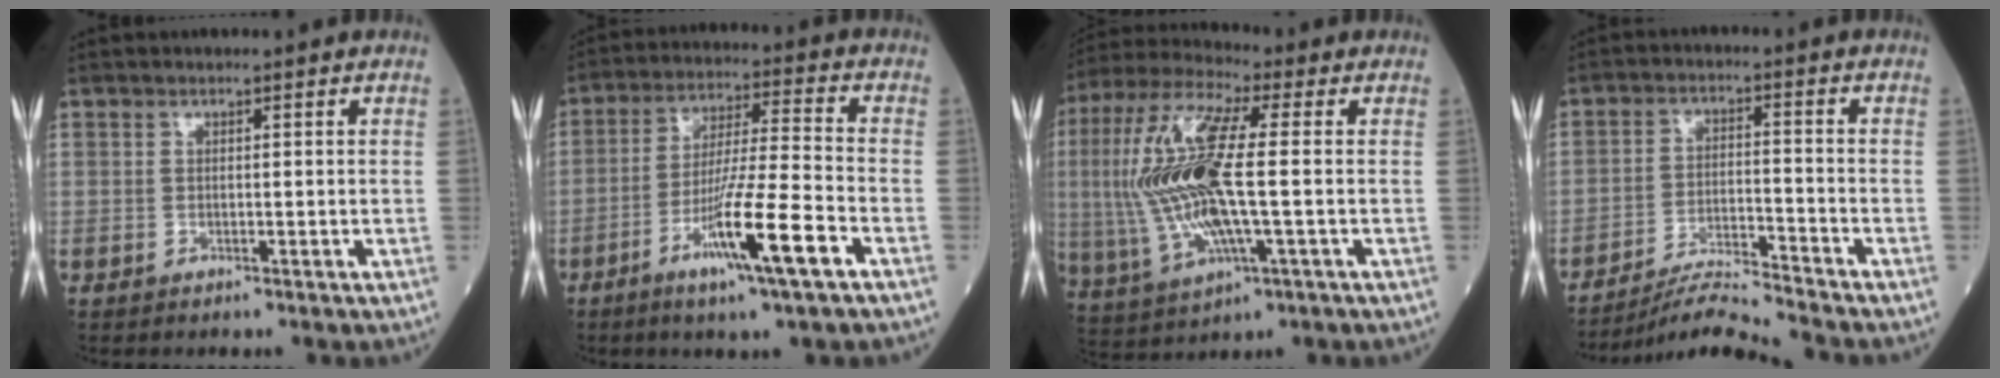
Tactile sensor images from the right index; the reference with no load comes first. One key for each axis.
{"total": 12.3, "fx": -5.8, "fy": -0.3, "fz": 10.9, "tx": -0.199, "ty": -0.015, "tz": -0.104}
{"total": 17.7, "fx": 0.0, "fy": 3.6, "fz": 17.3, "tx": -0.387, "ty": 0.006, "tz": 0.001}
{"total": 7.4, "fx": -7.1, "fy": -2.0, "fz": 0.9, "tx": -0.016, "ty": -0.008, "tz": -0.129}